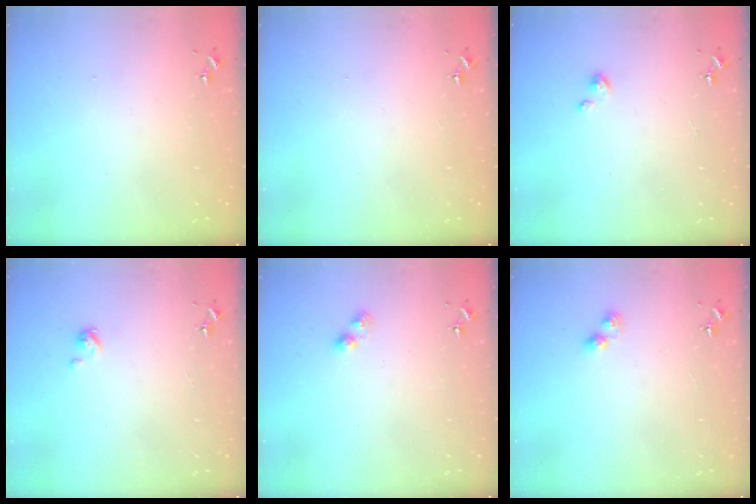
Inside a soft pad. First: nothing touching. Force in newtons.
{"total": 0.0}
{"total": 2.7, "press": 2.7, "slide": 0.2}
{"total": 2.9, "press": 2.9, "slide": 0.2}
{"total": 3.5, "press": 3.5, "slide": 0.2}
{"total": 2.6, "press": 2.5, "slide": 0.4}